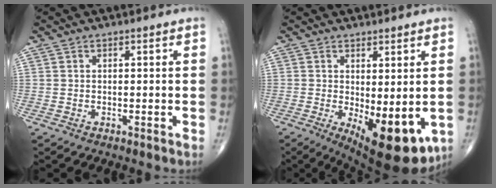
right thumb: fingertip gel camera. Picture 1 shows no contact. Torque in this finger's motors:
{"motor_torque": [-0.01, 0.81, 0.10, -0.27, 0.11]}